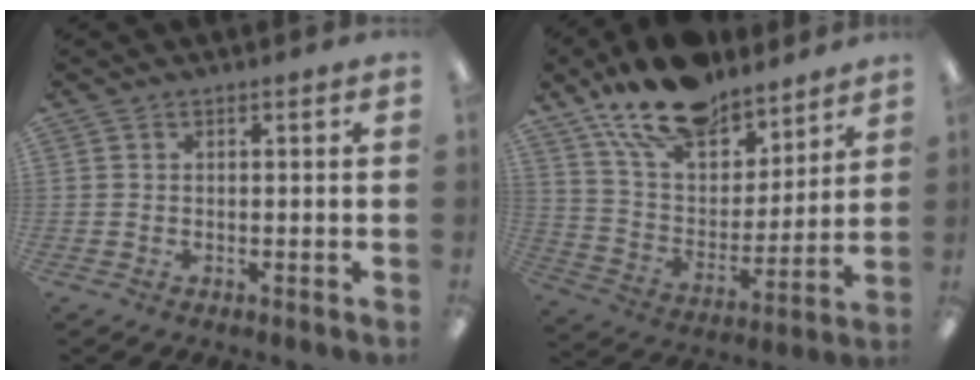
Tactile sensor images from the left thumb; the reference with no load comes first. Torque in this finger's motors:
{"motor_torque": [1.06, -0.05, 1.40, -1.36, 0.43]}